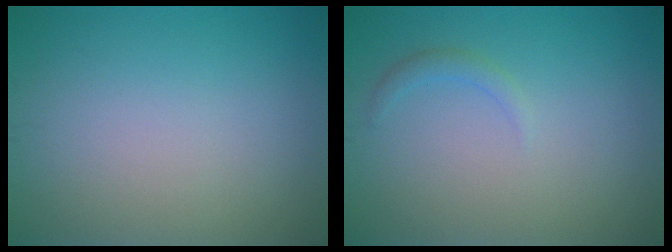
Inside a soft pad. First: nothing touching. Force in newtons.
{"total": 1.0, "press": 1.0, "slide": 0.0}